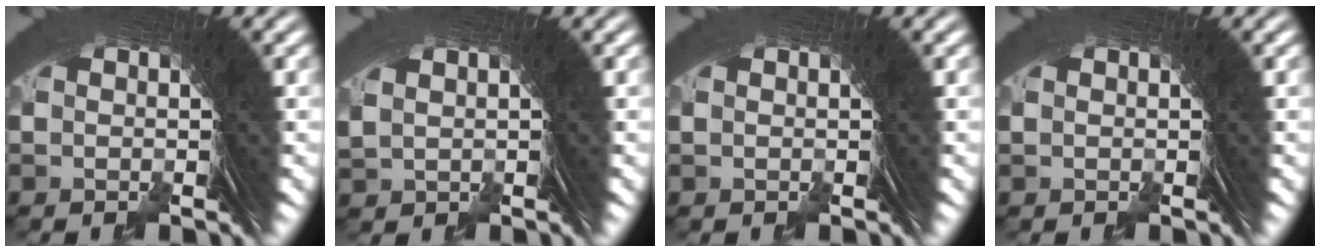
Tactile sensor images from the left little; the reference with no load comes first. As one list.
[{"total": 0.6, "force": [0.6, 0.3, 0.1], "torque": [-0.003, -0.004, 0.021]}, {"total": 0.0}, {"total": 0.0}]